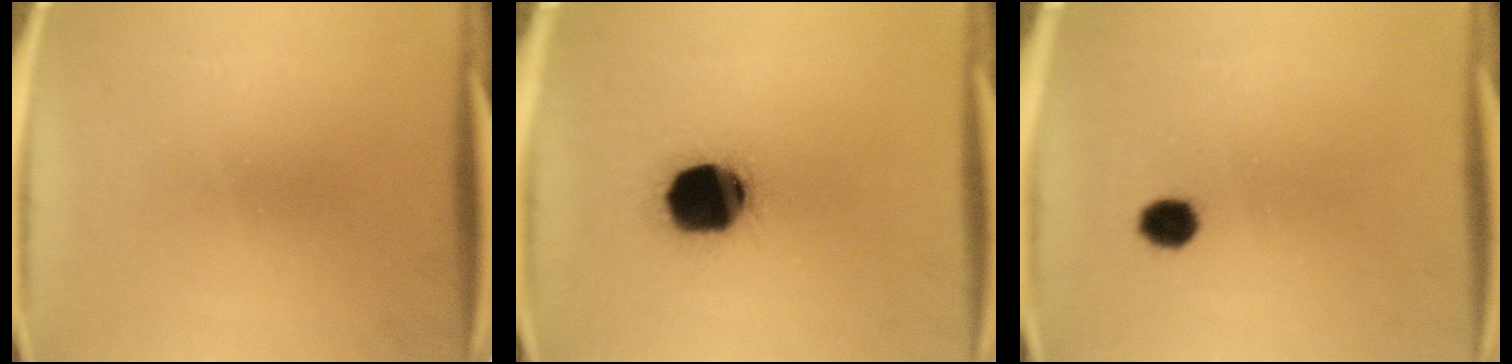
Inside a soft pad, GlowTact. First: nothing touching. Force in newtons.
{"total": 19.1}
{"total": 3.9}